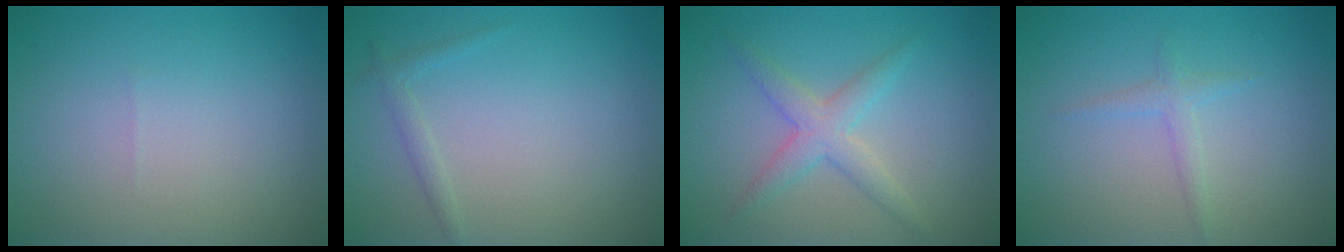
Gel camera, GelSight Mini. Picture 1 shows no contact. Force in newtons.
{"total": 1.0, "press": 1.0, "slide": 0.0}
{"total": 2.9, "press": 2.9, "slide": 0.0}
{"total": 1.3, "press": 1.3, "slide": 0.1}